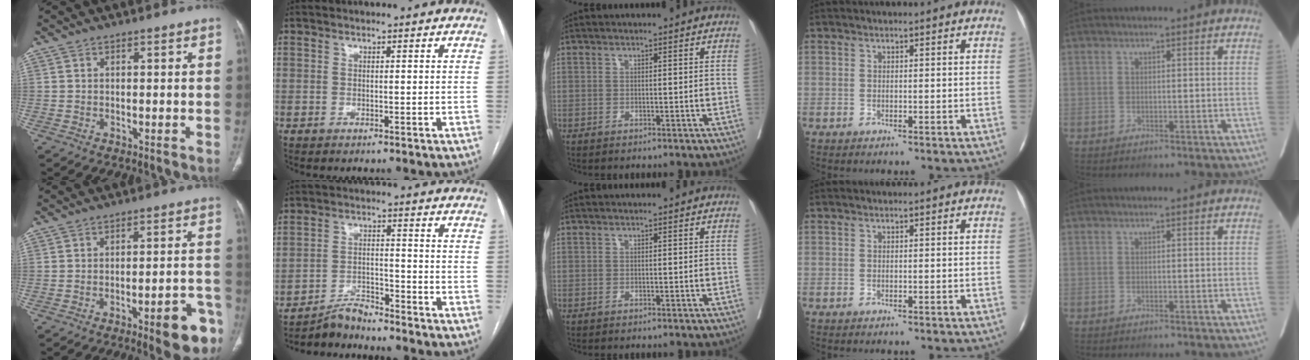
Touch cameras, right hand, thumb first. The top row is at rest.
{"thumb": {"total": 10.4, "force": [-5.5, 3.0, 8.2], "torque": [-0.084, 0.035, -0.066]}, "index": {"total": 4.4, "force": [-4.4, 0.1, 0.4], "torque": [-0.008, -0.013, -0.079]}}